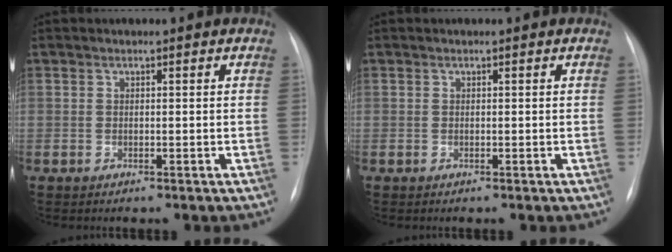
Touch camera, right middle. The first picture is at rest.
{"total": 0.0}